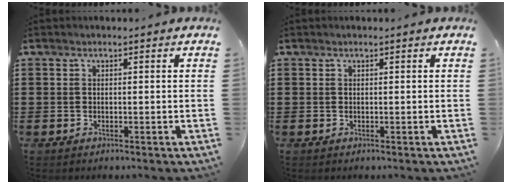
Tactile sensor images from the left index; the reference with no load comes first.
{"total": 0.0}